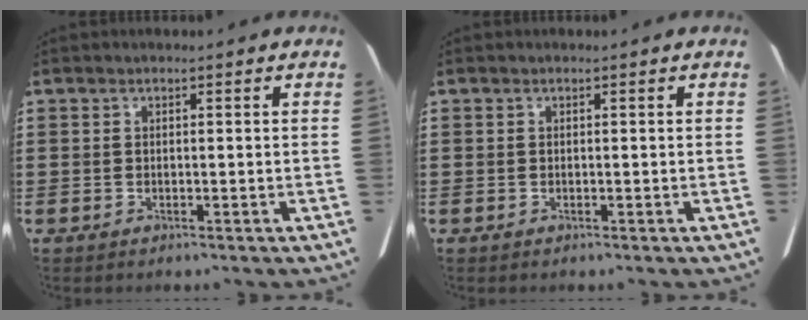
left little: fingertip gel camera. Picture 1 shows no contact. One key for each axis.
{"total": 0.0}